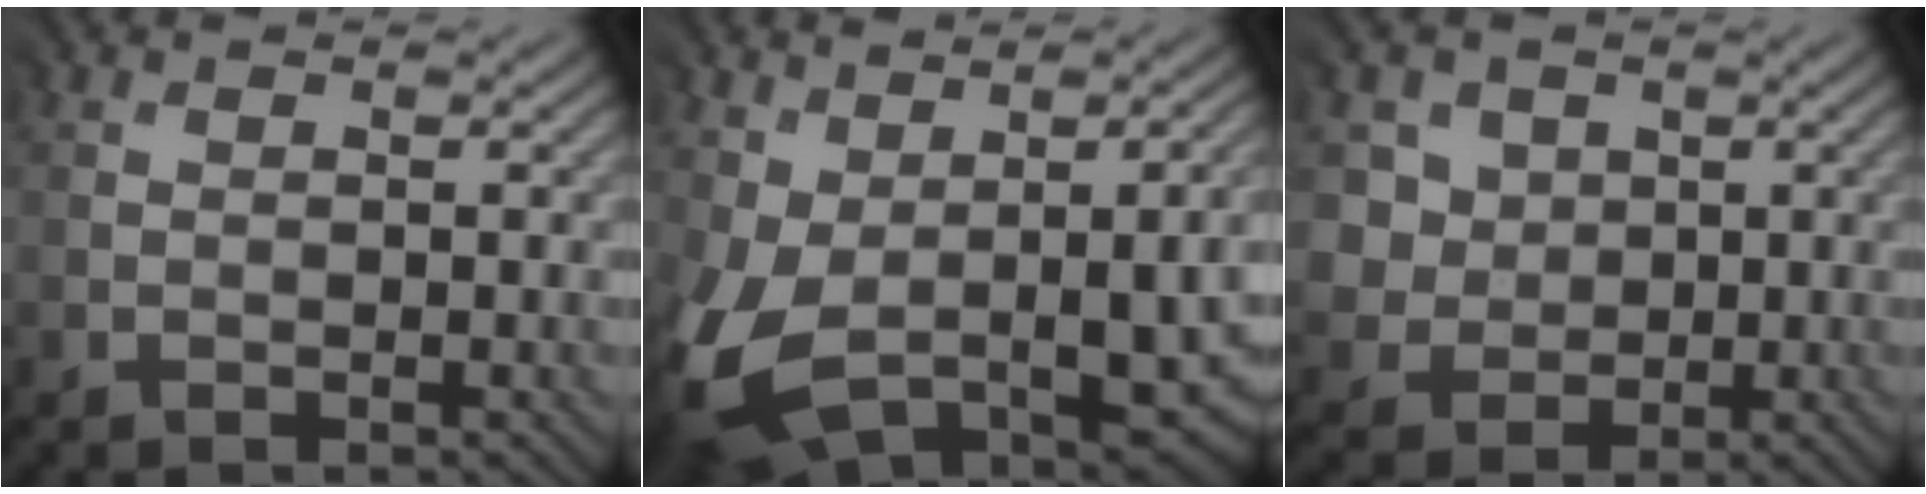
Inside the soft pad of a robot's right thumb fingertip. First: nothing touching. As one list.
[{"total": 8.7, "force": [-1.5, 4.7, 7.2], "torque": [-0.201, -0.041, -0.004]}, {"total": 4.7, "force": [2.1, 4.2, -0.5], "torque": [-0.030, -0.009, 0.030]}]